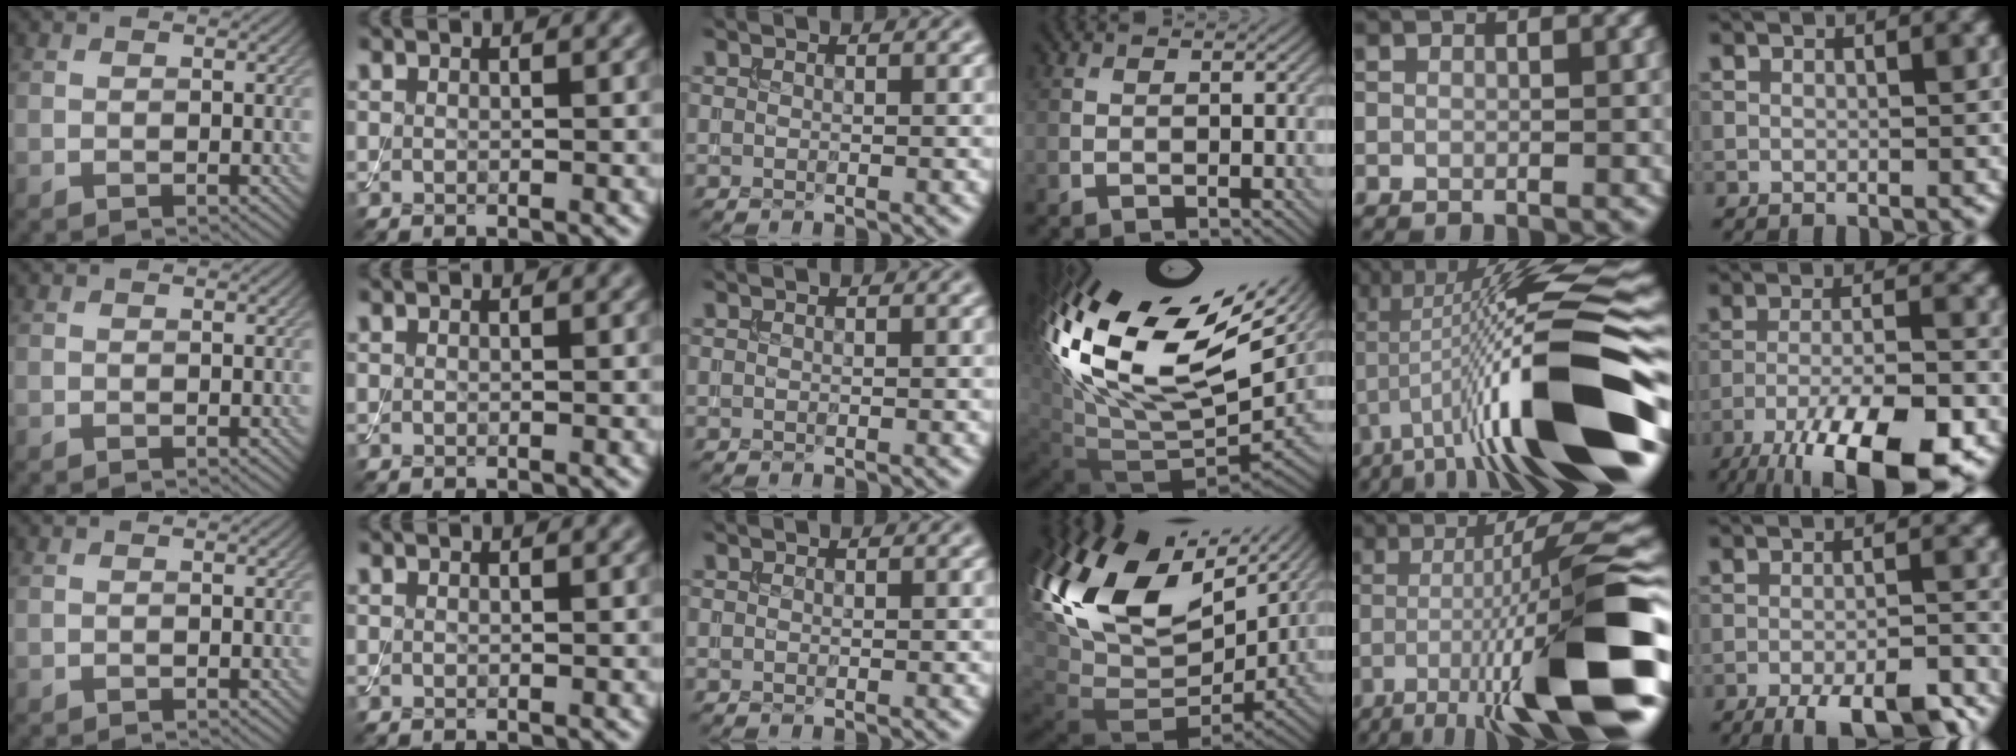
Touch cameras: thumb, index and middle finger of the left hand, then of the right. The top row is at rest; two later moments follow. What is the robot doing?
{"motion": "assemble", "object": "toy tower of hanoi"}